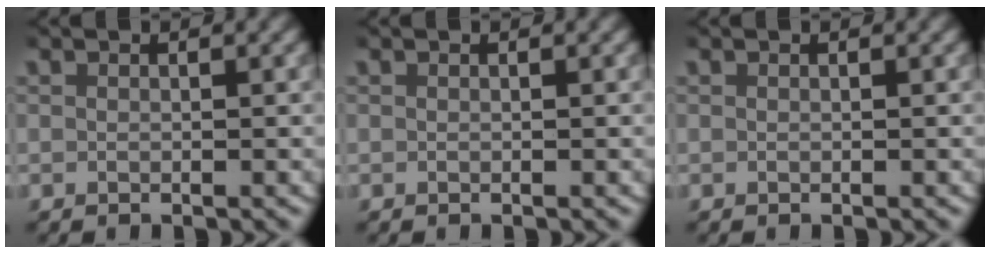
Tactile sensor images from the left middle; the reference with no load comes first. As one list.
[{"total": 0.0}, {"total": 0.0}]